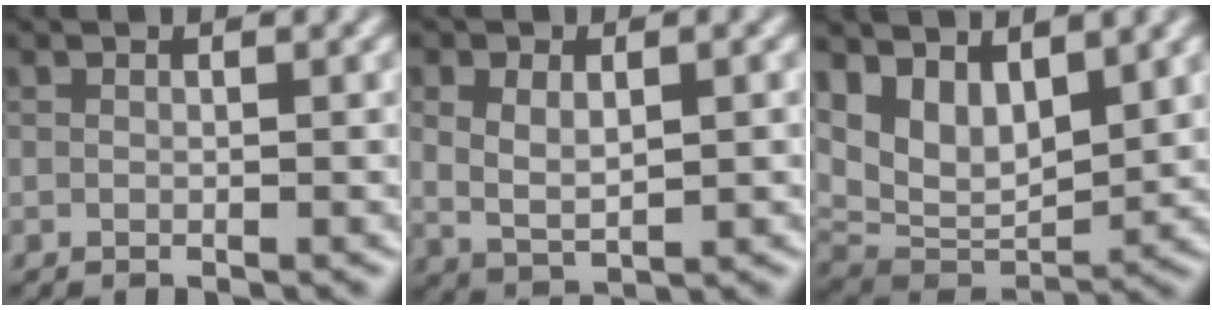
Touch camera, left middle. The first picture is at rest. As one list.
[{"total": 3.2, "force": [0.5, 1.8, 2.6], "torque": [-0.056, -0.004, 0.015]}, {"total": 6.9, "force": [3.4, 3.8, 4.6], "torque": [-0.088, -0.019, 0.067]}]